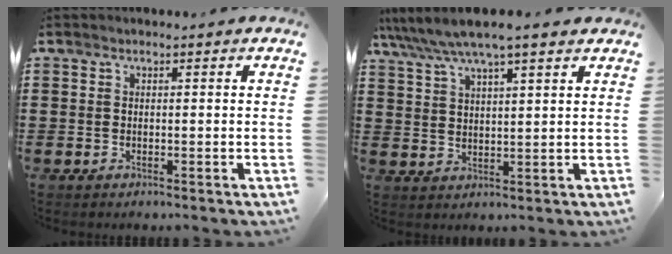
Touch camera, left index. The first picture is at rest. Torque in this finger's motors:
{"motor_torque": [2.14, 0.00, 0.18, 0.21]}